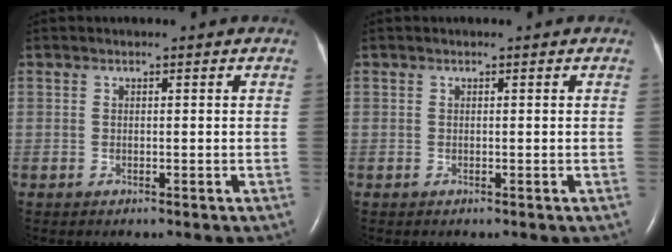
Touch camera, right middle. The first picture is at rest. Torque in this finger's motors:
{"motor_torque": [-0.07, 0.09, -0.05, 0.00]}